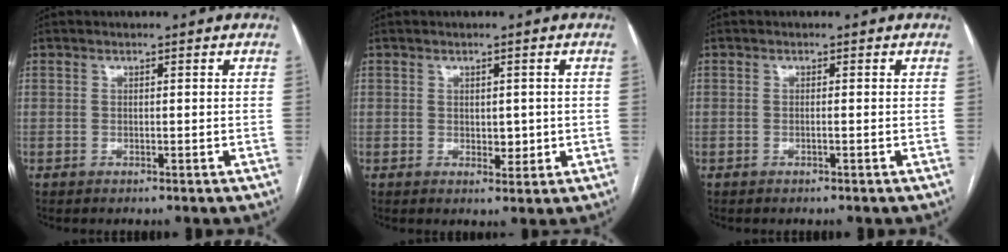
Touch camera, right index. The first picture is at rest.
{"total": 2.7, "force": [0.1, 1.8, 2.0], "torque": [-0.023, -0.001, 0.008]}
{"total": 0.0}